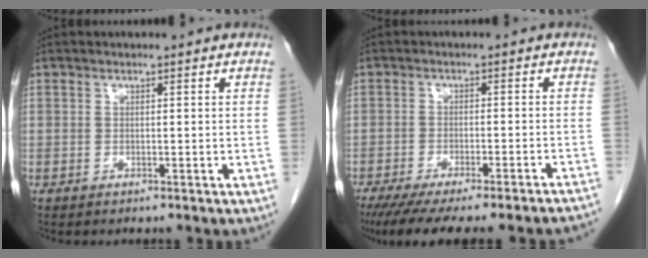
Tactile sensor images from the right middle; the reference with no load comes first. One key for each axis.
{"total": 16.9, "fx": -14.7, "fy": 0.3, "fz": 8.2, "tx": -0.083, "ty": -0.032, "tz": -0.193}